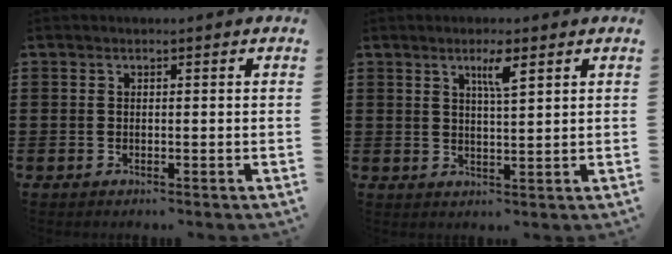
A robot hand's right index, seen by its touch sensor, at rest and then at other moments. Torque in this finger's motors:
{"motor_torque": [0.56, 0.06, 0.14, 0.08]}